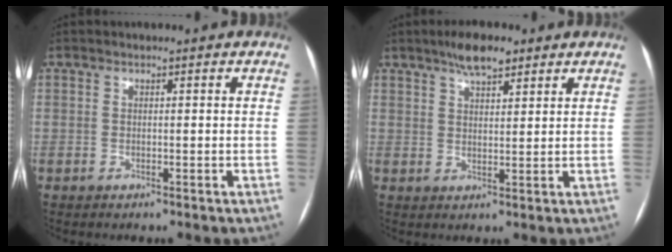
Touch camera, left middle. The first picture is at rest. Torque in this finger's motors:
{"motor_torque": [0.48, -0.45, 0.09, 0.01]}